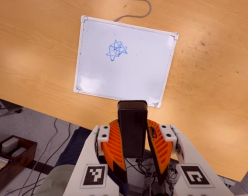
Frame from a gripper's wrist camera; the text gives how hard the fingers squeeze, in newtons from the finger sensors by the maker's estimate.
{"total": 9.9, "left": 8.4, "right": 11.4}